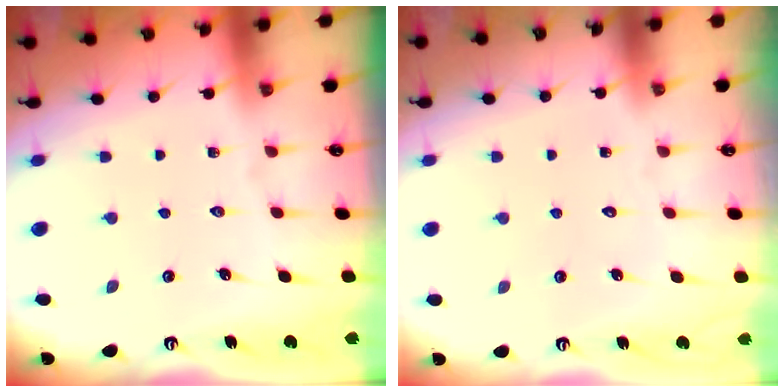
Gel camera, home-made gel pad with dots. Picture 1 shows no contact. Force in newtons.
{"total": 1.5, "press": 1.5, "slide": 0.0}